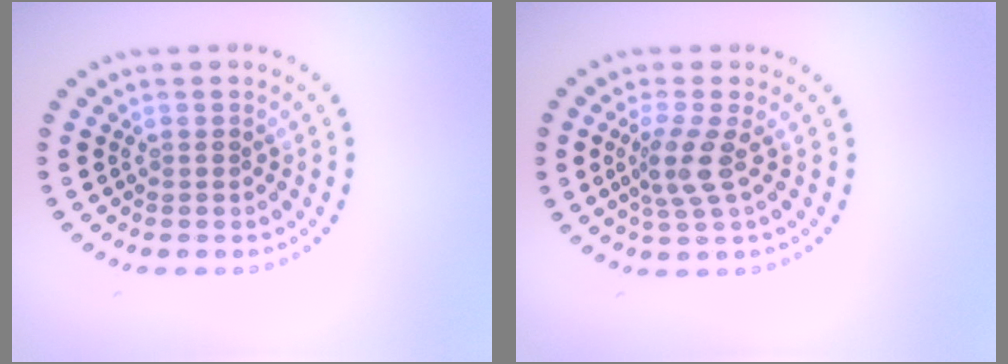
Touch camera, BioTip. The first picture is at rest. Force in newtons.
{"total": 2.8, "press": 2.2, "slide": 1.8}